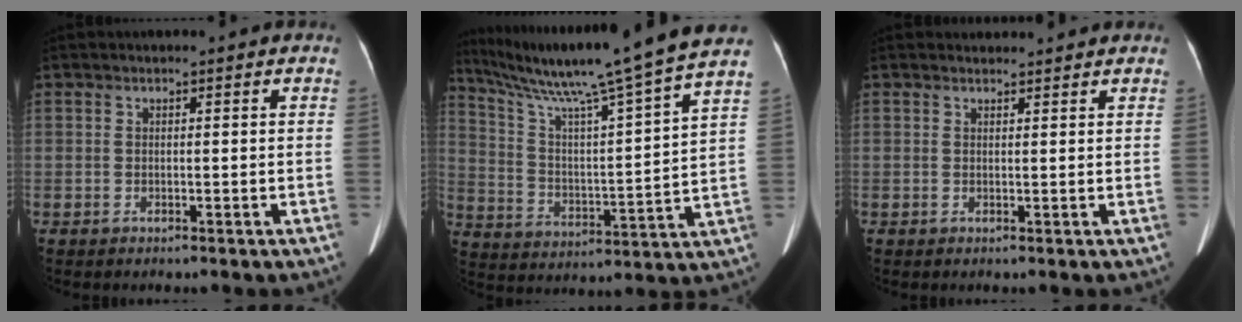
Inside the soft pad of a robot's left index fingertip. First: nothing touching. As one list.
[{"total": 23.9, "force": [19.5, -2.0, 13.7], "torque": [-0.233, -0.018, 0.291]}, {"total": 1.8, "force": [1.8, 0.5, -0.2], "torque": [-0.007, 0.011, 0.023]}]